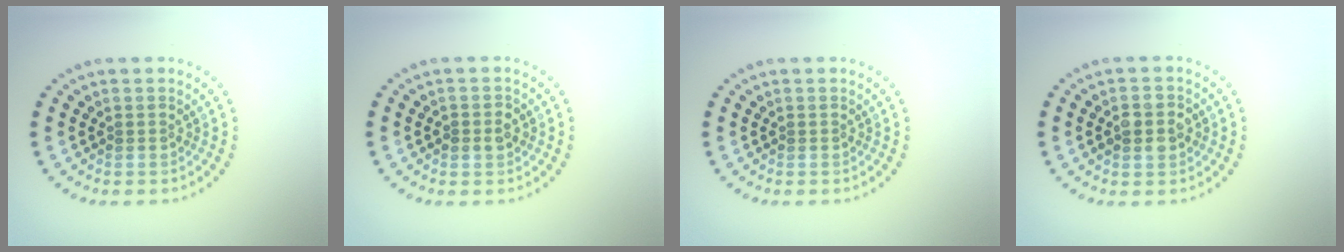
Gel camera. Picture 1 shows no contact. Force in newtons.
{"total": 1.5, "press": 1.5, "slide": 0.3}
{"total": 0.0}
{"total": 2.3, "press": 2.3, "slide": 0.2}